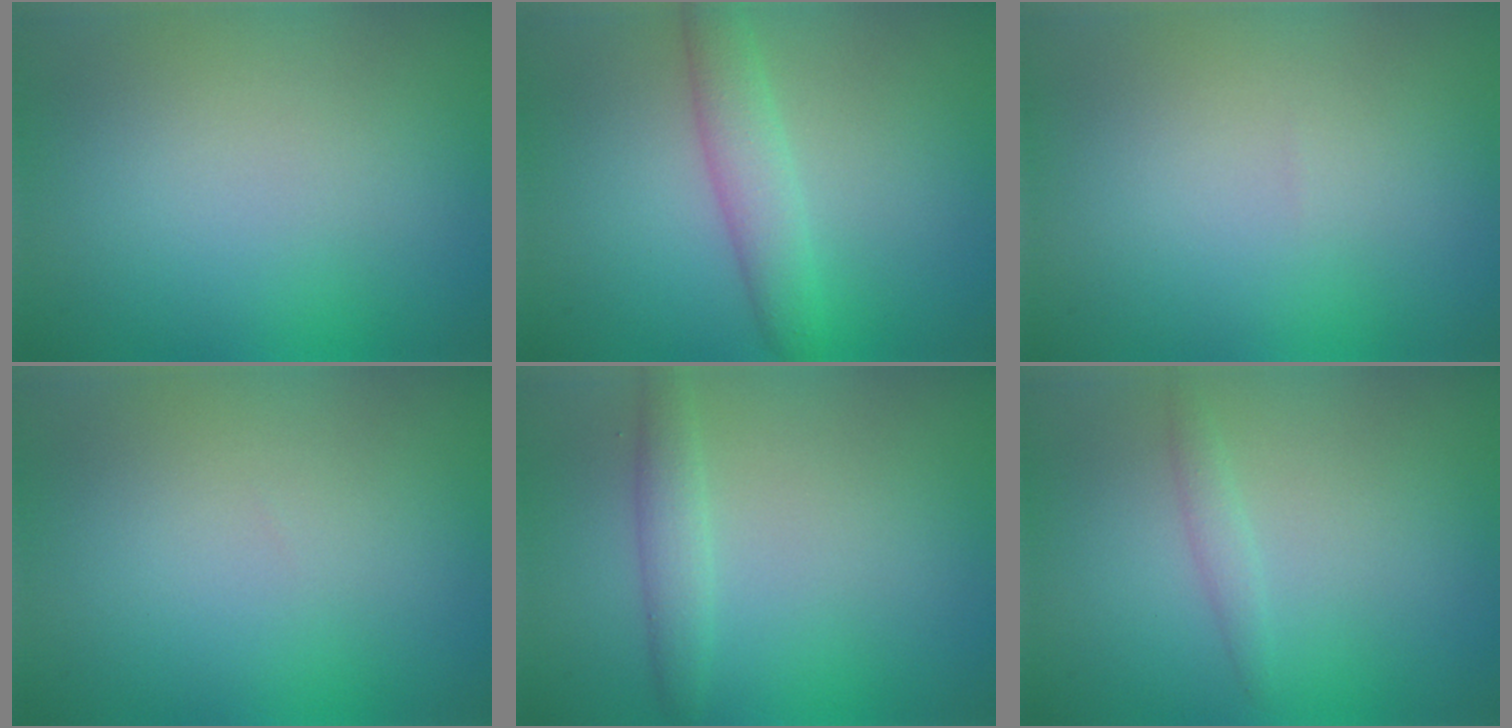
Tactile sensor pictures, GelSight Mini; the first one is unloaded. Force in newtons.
{"total": 3.0, "press": 3.0, "slide": 0.1}
{"total": 0.0}
{"total": 0.0}
{"total": 1.9, "press": 1.9, "slide": 0.0}
{"total": 1.0, "press": 1.0, "slide": 0.1}